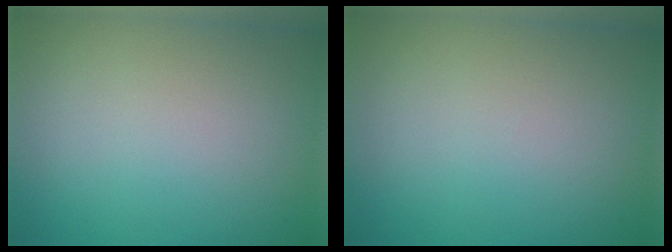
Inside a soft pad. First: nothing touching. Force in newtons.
{"total": 0.0}